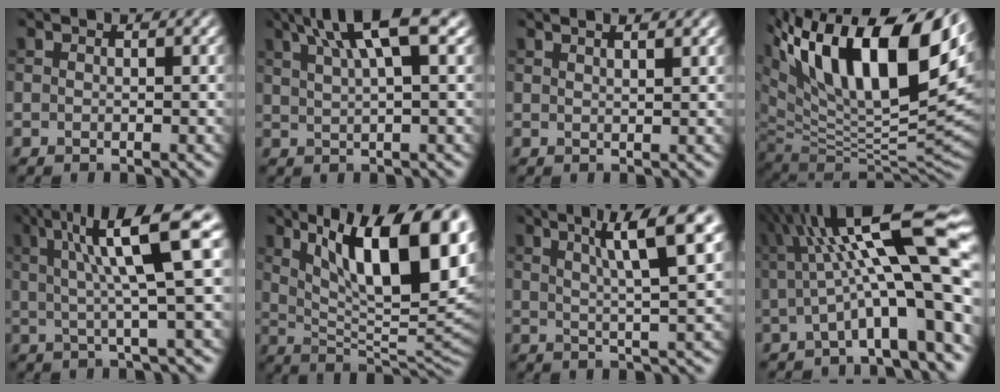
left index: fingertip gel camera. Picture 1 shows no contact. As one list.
[{"total": 6.9, "force": [3.7, 1.5, 5.6], "torque": [-0.093, 0.014, 0.063]}, {"total": 1.9, "force": [1.4, 0.5, 1.3], "torque": [-0.003, 0.006, 0.002]}, {"total": 18.5, "force": [8.1, 7.5, 14.9], "torque": [-0.253, 0.034, 0.137]}, {"total": 9.1, "force": [2.6, 1.5, 8.6], "torque": [-0.120, 0.015, 0.037]}, {"total": 15.2, "force": [5.6, 5.3, 13.1], "torque": [-0.181, 0.009, 0.090]}, {"total": 6.9, "force": [3.3, 1.0, 6.0], "torque": [-0.078, 0.012, 0.051]}, {"total": 14.5, "force": [1.6, 3.3, 14.1], "torque": [-0.196, 0.026, 0.022]}]